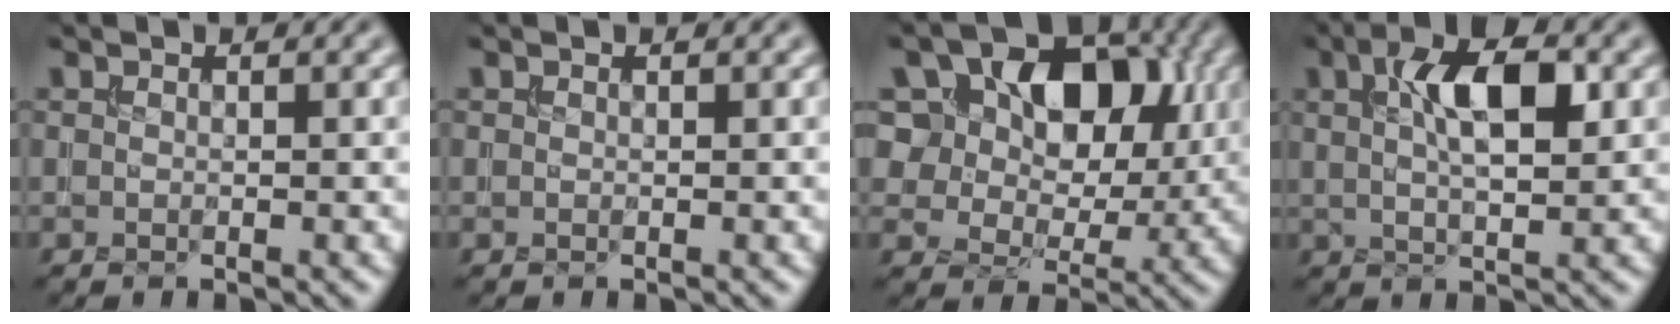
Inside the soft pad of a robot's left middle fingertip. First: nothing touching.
{"total": 0.0}
{"total": 16.7, "force": [6.9, 11.2, 10.3], "torque": [-0.176, 0.059, 0.111]}
{"total": 6.7, "force": [2.2, 2.6, 5.7], "torque": [-0.097, 0.007, 0.033]}